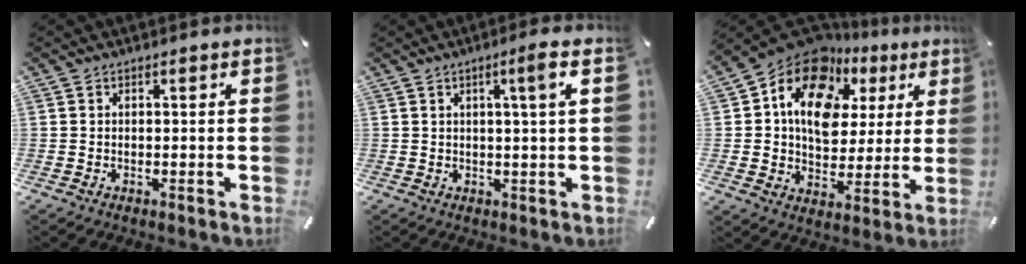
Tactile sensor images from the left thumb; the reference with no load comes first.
{"total": 4.7, "force": [1.7, -0.1, 4.4], "torque": [-0.070, -0.009, 0.022]}
{"total": 15.7, "force": [7.3, 11.5, 7.9], "torque": [-0.143, -0.049, 0.129]}